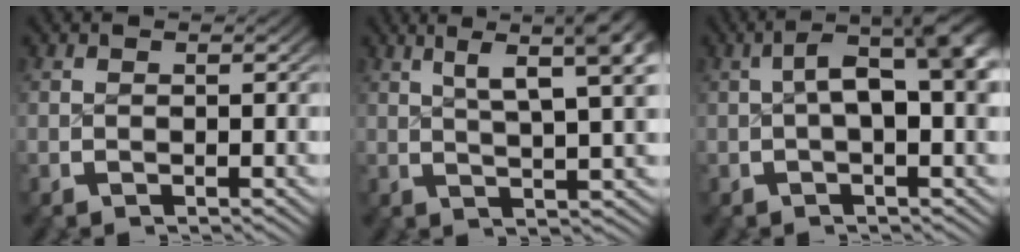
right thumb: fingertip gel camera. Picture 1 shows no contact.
{"total": 9.1, "force": [3.5, 3.8, 7.6], "torque": [-0.089, 0.014, 0.052]}
{"total": 7.1, "force": [0.6, 3.2, 6.3], "torque": [-0.090, -0.002, 0.010]}